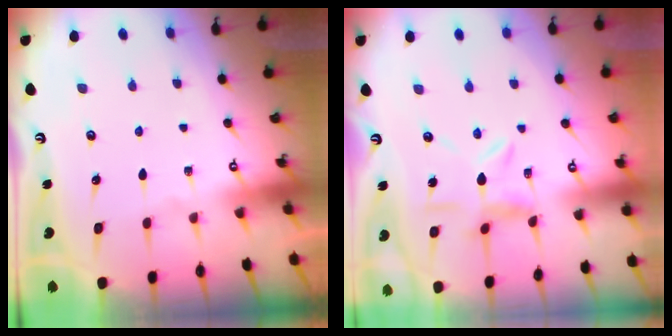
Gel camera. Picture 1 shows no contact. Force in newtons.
{"total": 8.6, "press": 8.5, "slide": 0.9}